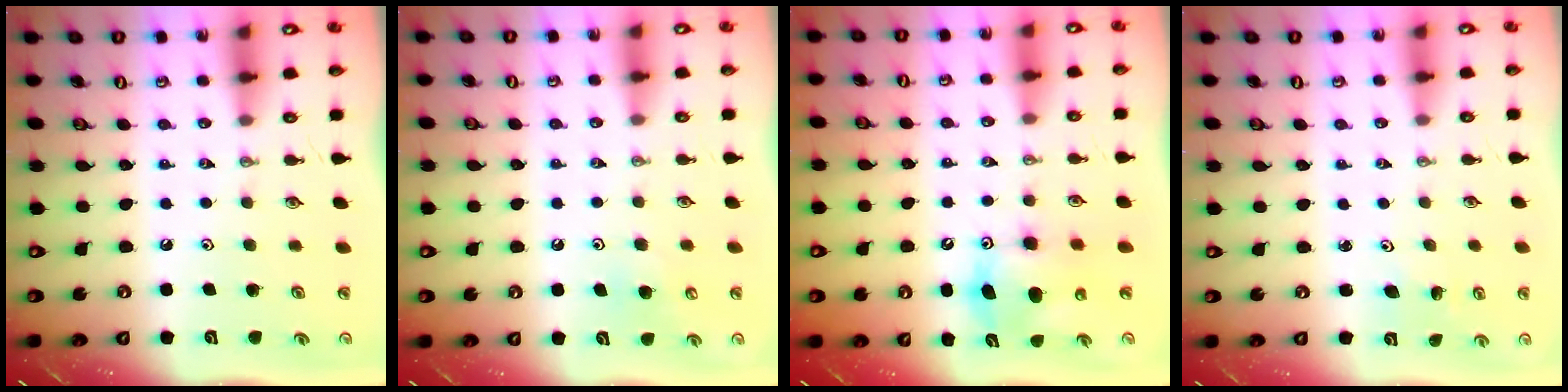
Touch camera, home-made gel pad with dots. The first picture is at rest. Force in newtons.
{"total": 5.8, "press": 5.7, "slide": 0.6}
{"total": 9.2, "press": 9.2, "slide": 0.2}
{"total": 2.3, "press": 2.3, "slide": 0.3}